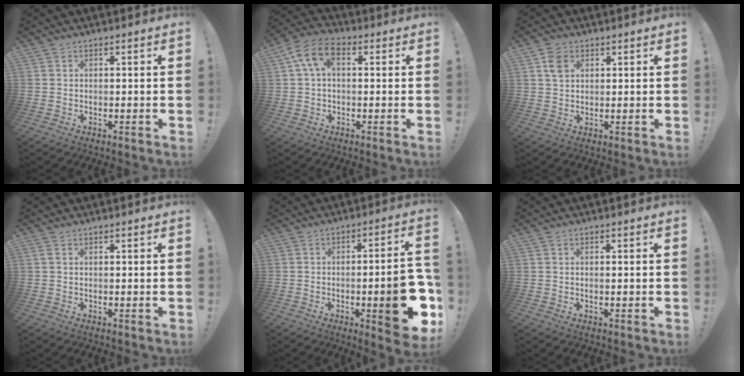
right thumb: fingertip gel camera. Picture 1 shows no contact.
{"total": 8.4, "force": [2.1, 5.2, 6.2], "torque": [-0.128, 0.006, 0.042]}
{"total": 4.7, "force": [1.9, 3.4, 2.5], "torque": [-0.035, 0.002, 0.036]}
{"total": 0.8, "force": [0.5, 0.3, 0.5], "torque": [-0.010, 0.001, 0.008]}
{"total": 16.2, "force": [-4.4, 3.9, 15.1], "torque": [-0.189, 0.007, -0.059]}
{"total": 0.7, "force": [0.0, 0.0, 0.7], "torque": [-0.008, -0.002, -0.002]}